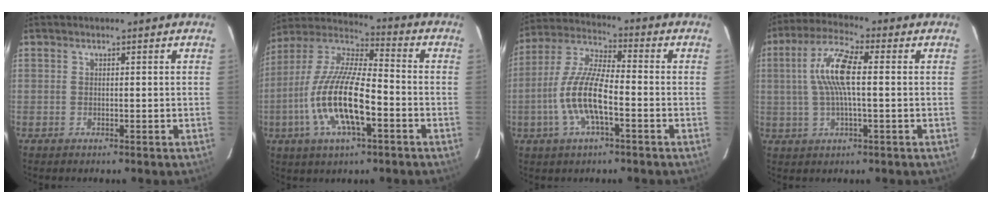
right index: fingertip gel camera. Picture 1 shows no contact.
{"total": 17.3, "force": [-5.6, 5.4, 15.5], "torque": [-0.316, -0.010, -0.111]}
{"total": 12.2, "force": [-3.7, 3.6, 11.1], "torque": [-0.234, -0.001, -0.072]}
{"total": 10.0, "force": [0.9, 2.3, 9.7], "torque": [-0.190, 0.012, 0.016]}